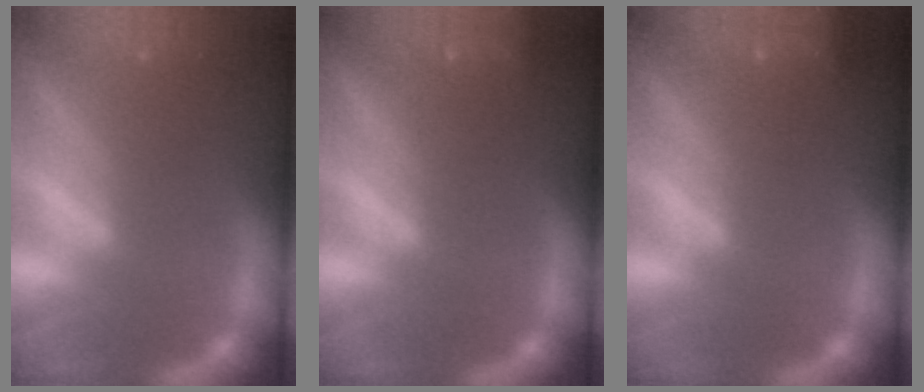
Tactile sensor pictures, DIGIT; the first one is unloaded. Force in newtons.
{"total": 1.9}
{"total": 3.0}